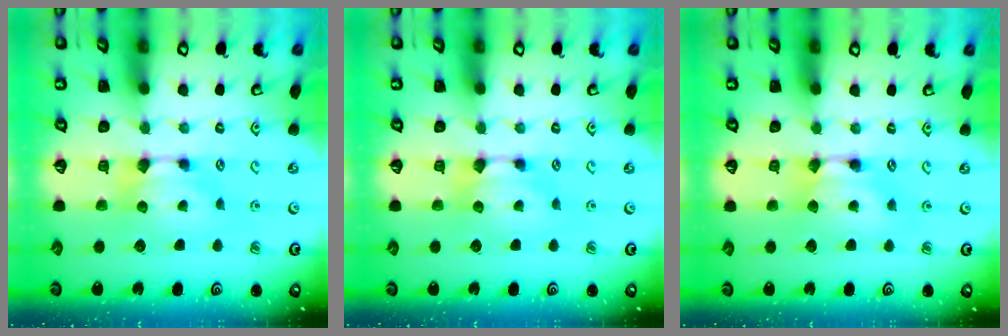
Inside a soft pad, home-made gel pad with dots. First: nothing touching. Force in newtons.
{"total": 0.0}
{"total": 1.4, "press": 1.4, "slide": 0.1}